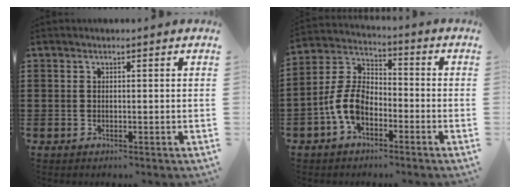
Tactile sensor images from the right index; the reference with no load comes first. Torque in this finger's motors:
{"motor_torque": [2.14, 0.00, 0.75, 0.12]}